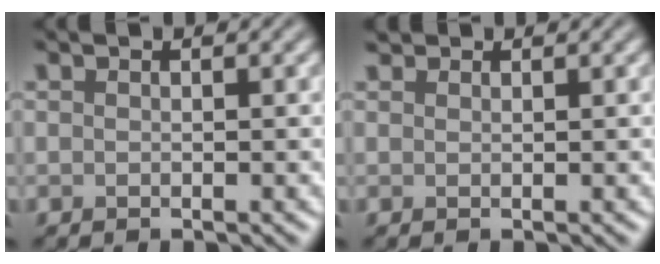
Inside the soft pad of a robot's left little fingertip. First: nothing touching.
{"total": 0.8, "force": [0.8, 0.2, 0.1], "torque": [-0.002, 0.001, 0.014]}